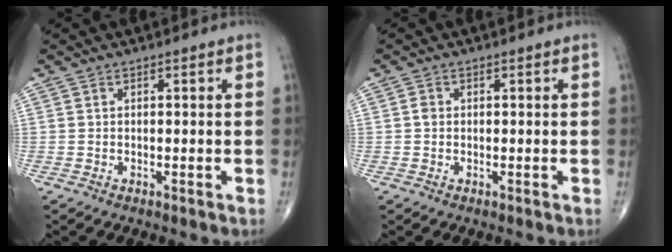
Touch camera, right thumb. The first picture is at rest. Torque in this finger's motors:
{"motor_torque": [-0.31, 0.39, 0.23, -0.01, -0.02]}